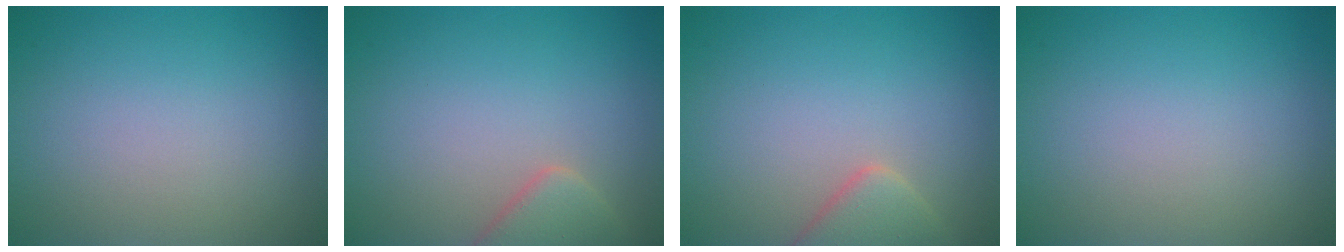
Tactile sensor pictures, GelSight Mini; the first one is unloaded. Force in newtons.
{"total": 2.9, "press": 2.8, "slide": 0.3}
{"total": 3.0, "press": 2.9, "slide": 0.3}
{"total": 0.0}